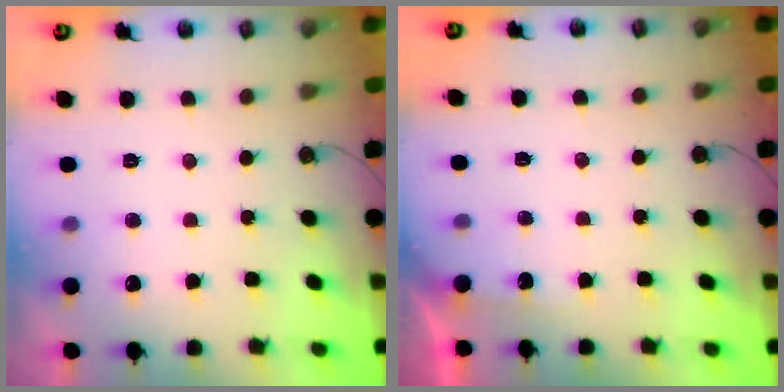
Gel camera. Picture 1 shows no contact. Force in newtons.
{"total": 2.1, "press": 2.1, "slide": 0.2}